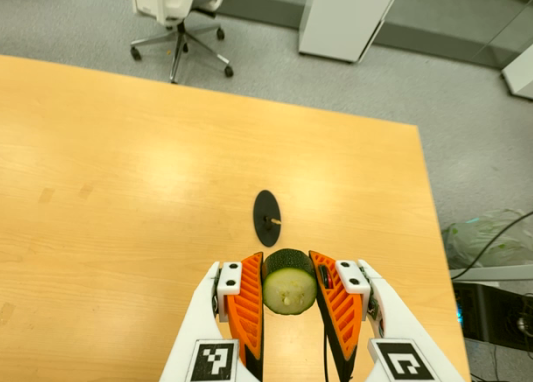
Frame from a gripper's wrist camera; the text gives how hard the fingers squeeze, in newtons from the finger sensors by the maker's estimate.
{"total": 10.9, "left": 9.8, "right": 11.9}